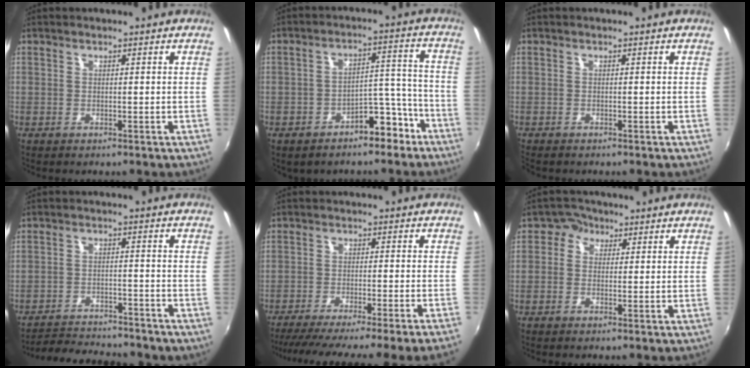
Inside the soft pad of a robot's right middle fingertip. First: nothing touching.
{"total": 9.2, "force": [-6.2, 5.4, 4.2], "torque": [-0.054, 0.047, -0.065]}
{"total": 0.9, "force": [-0.8, 0.4, 0.2], "torque": [-0.007, -0.005, -0.018]}
{"total": 12.8, "force": [-11.6, 2.7, 4.7], "torque": [-0.111, -0.008, -0.168]}
{"total": 15.7, "force": [-13.9, -2.9, 6.6], "torque": [-0.114, -0.038, -0.205]}
{"total": 2.9, "force": [0.4, 2.9, 0.4], "torque": [0.000, 0.003, -0.008]}